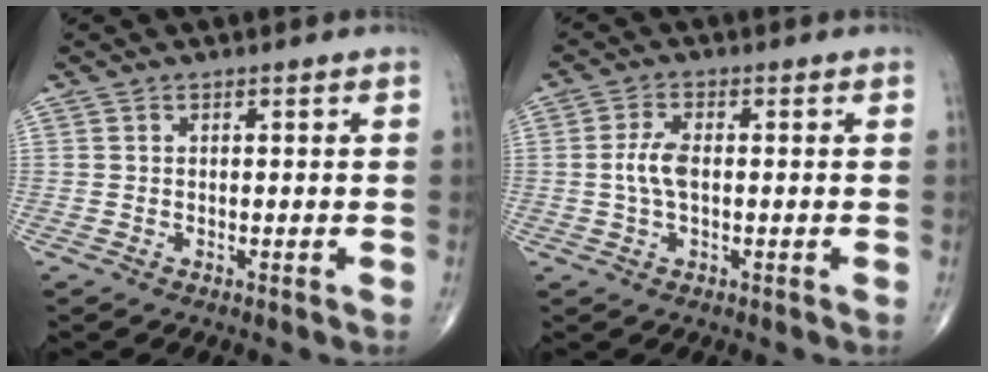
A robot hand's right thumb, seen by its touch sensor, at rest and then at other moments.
{"total": 4.5, "force": [-0.1, 2.1, 4.0], "torque": [-0.092, 0.006, -0.005]}